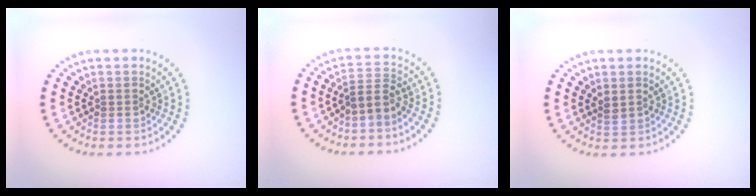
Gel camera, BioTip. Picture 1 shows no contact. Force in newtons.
{"total": 2.2, "press": 1.5, "slide": 1.6}
{"total": 0.8, "press": 0.8, "slide": 0.2}